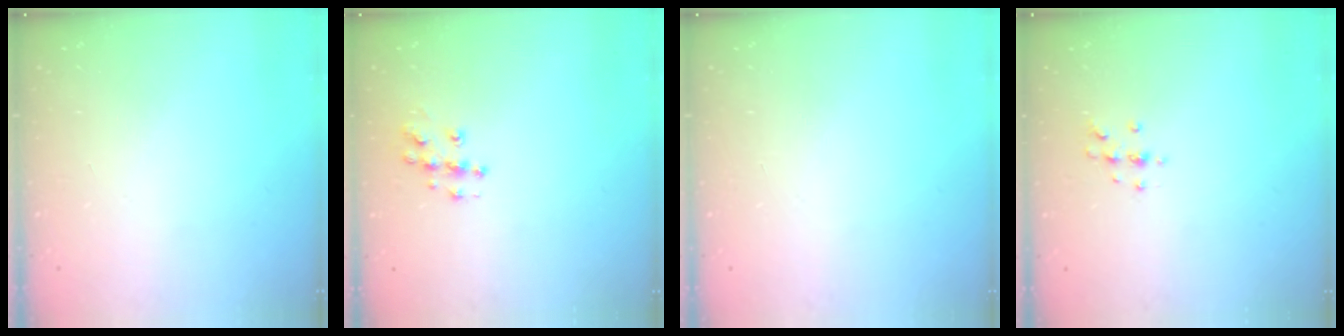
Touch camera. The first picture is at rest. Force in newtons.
{"total": 8.6, "press": 8.6, "slide": 0.4}
{"total": 0.0}
{"total": 4.1, "press": 4.1, "slide": 0.4}